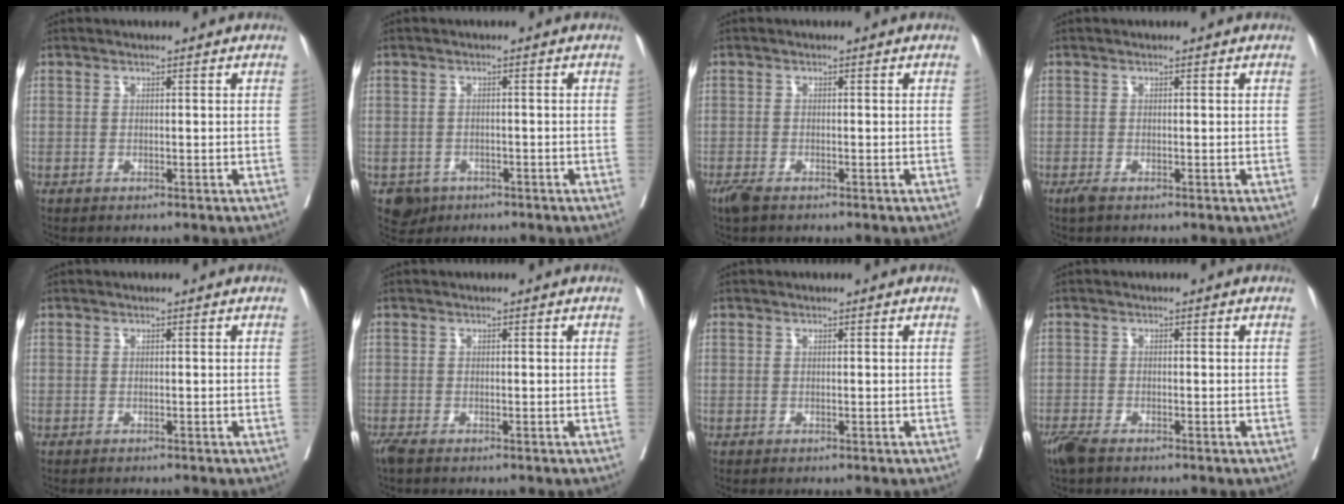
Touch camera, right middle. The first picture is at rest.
{"total": 3.3, "force": [-1.9, 2.6, 0.5], "torque": [-0.003, 0.006, -0.029]}
{"total": 2.2, "force": [-1.6, 0.7, 1.3], "torque": [-0.031, -0.007, -0.029]}
{"total": 1.0, "force": [-0.7, 0.2, 0.7], "torque": [-0.020, -0.005, -0.014]}
{"total": 0.9, "force": [-0.8, 0.2, 0.2], "torque": [-0.008, -0.002, -0.014]}
{"total": 1.7, "force": [-1.3, 0.3, 0.9], "torque": [-0.024, -0.009, -0.027]}
{"total": 0.0}
{"total": 3.5, "force": [-2.7, 1.0, 2.0], "torque": [-0.045, -0.011, -0.049]}